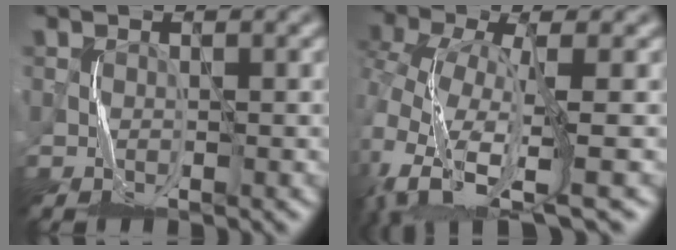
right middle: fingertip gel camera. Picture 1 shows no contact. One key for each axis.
{"total": 7.4, "fx": -3.5, "fy": 2.8, "fz": 5.9, "tx": -0.128, "ty": -0.013, "tz": -0.067}